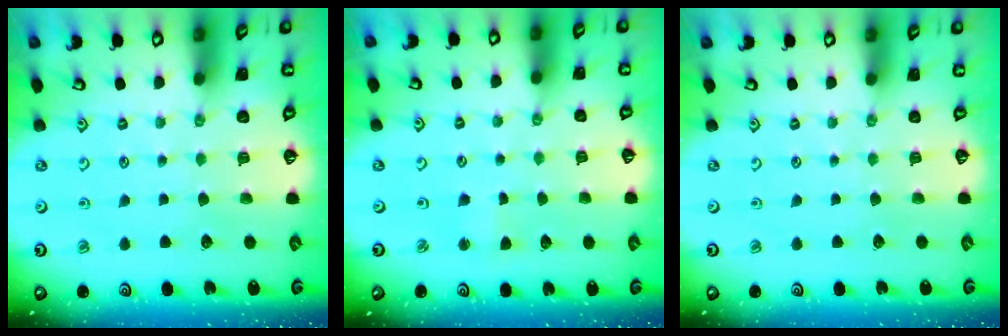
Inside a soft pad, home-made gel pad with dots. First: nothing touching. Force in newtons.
{"total": 2.0, "press": 2.0, "slide": 0.3}
{"total": 0.0}